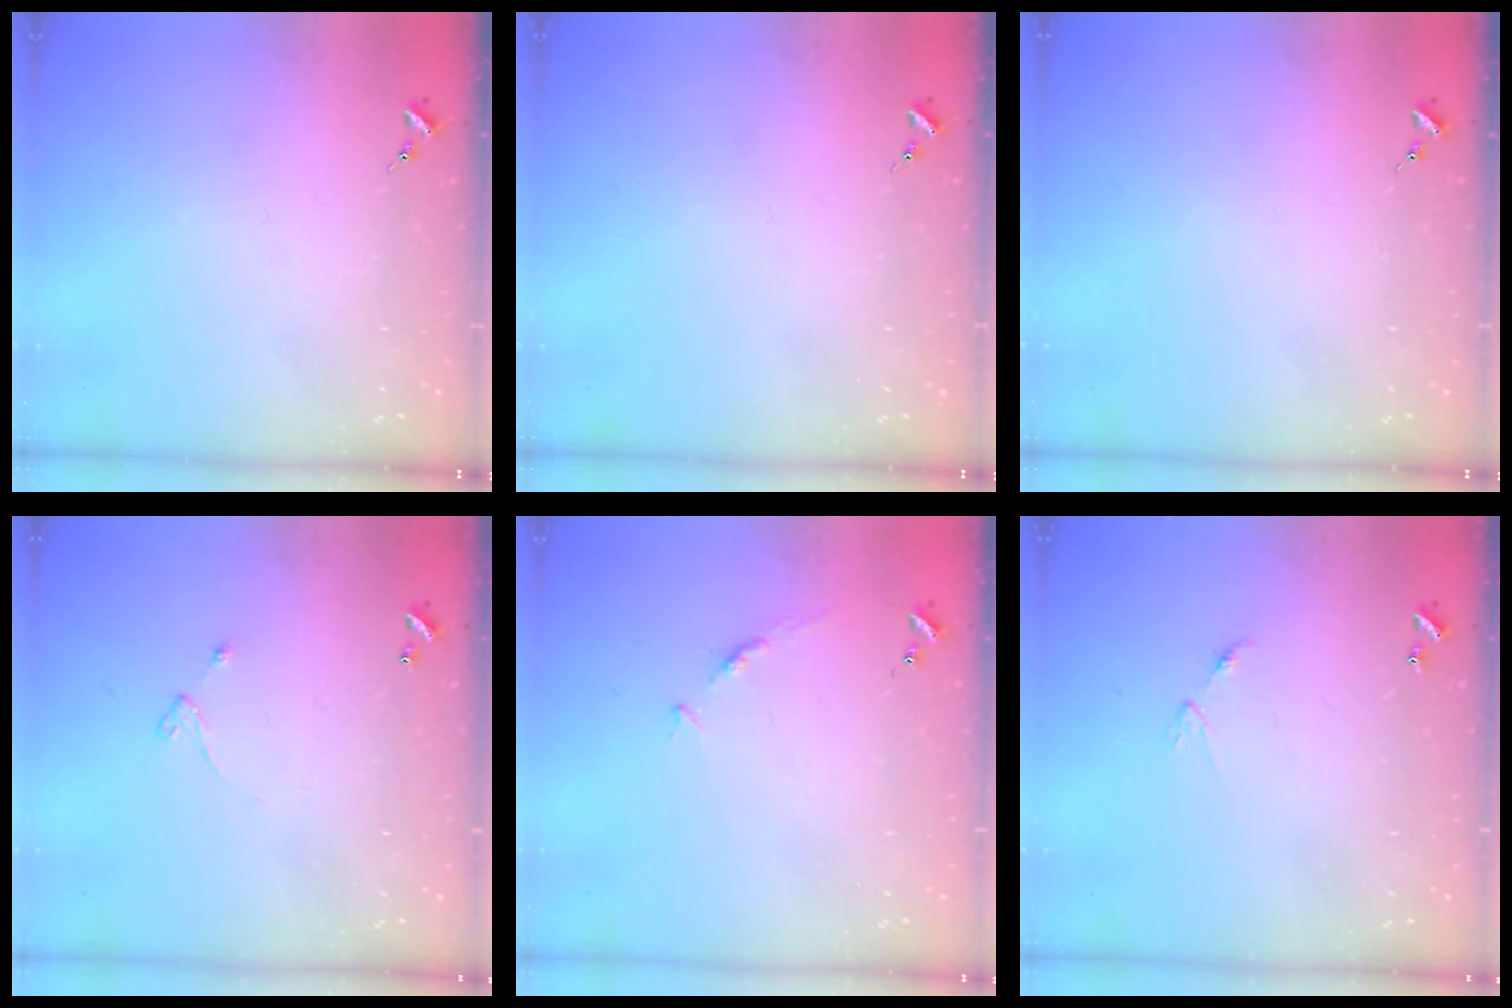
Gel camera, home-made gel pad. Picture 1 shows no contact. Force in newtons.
{"total": 0.0}
{"total": 0.0}
{"total": 4.7, "press": 4.7, "slide": 0.3}
{"total": 3.8, "press": 3.8, "slide": 0.5}
{"total": 5.5, "press": 5.5, "slide": 0.3}